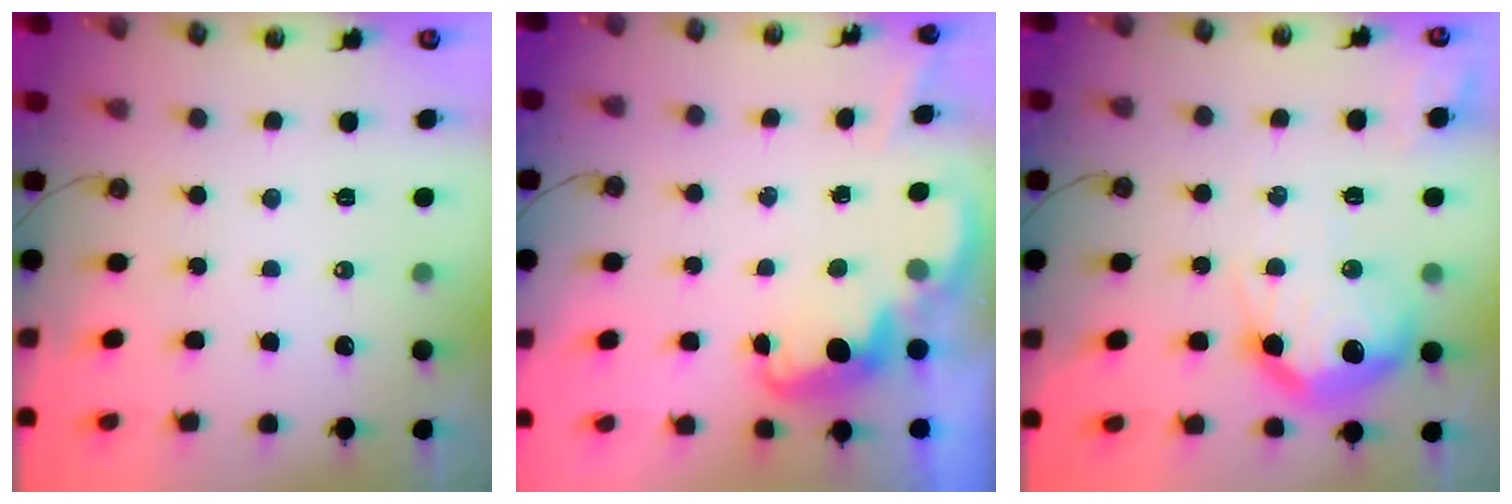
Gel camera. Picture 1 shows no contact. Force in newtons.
{"total": 3.6, "press": 3.5, "slide": 0.7}
{"total": 20.4, "press": 20.3, "slide": 1.9}